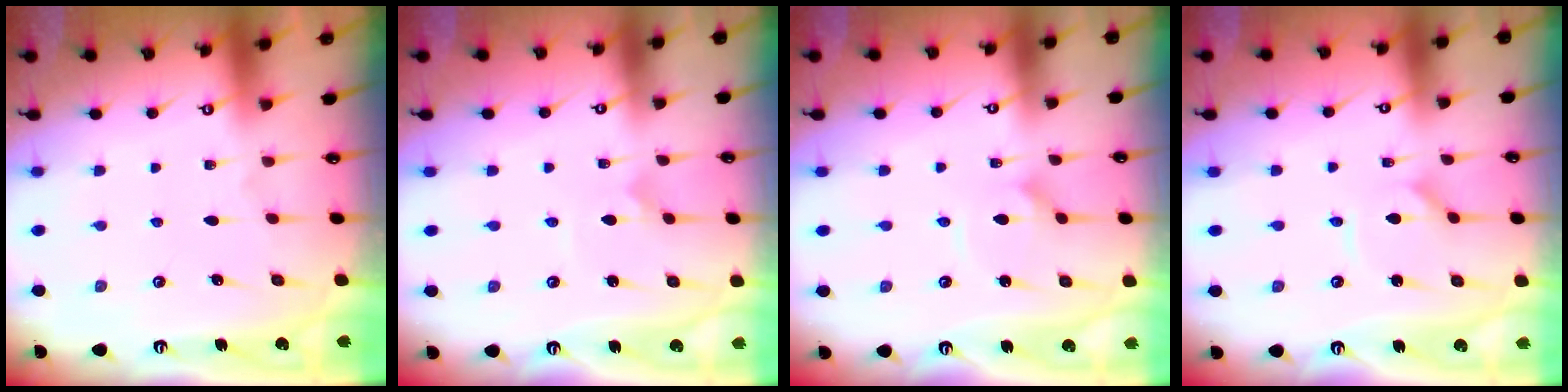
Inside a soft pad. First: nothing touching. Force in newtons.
{"total": 1.3, "press": 1.3, "slide": 0.1}
{"total": 3.3, "press": 3.3, "slide": 0.2}
{"total": 1.6, "press": 1.5, "slide": 0.2}